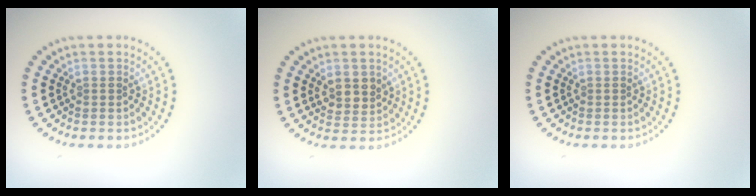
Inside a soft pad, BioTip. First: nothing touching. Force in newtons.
{"total": 2.3, "press": 2.1, "slide": 1.0}
{"total": 0.0}